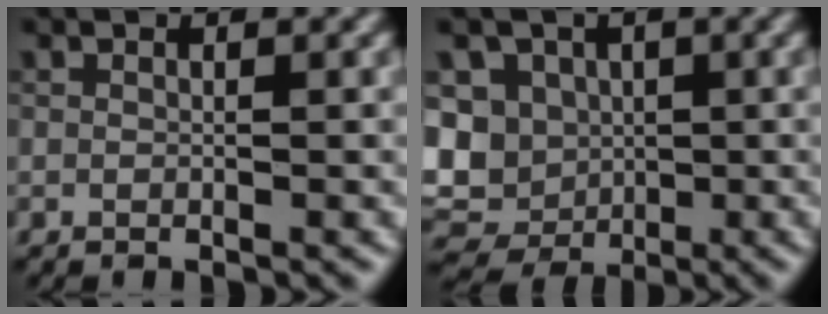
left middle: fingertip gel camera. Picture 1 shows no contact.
{"total": 8.9, "force": [0.0, 7.7, 4.4], "torque": [-0.069, 0.008, -0.028]}